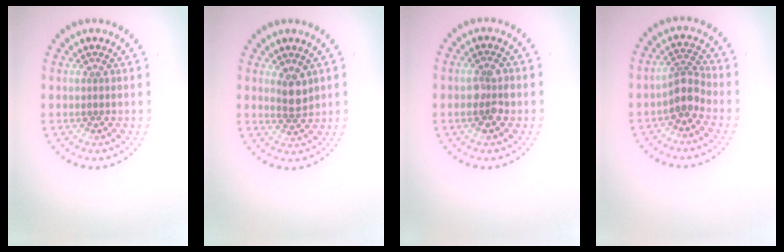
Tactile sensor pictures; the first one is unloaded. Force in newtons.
{"total": 2.0, "press": 1.8, "slide": 1.0}
{"total": 2.5, "press": 2.4, "slide": 0.5}
{"total": 2.7, "press": 2.1, "slide": 1.7}